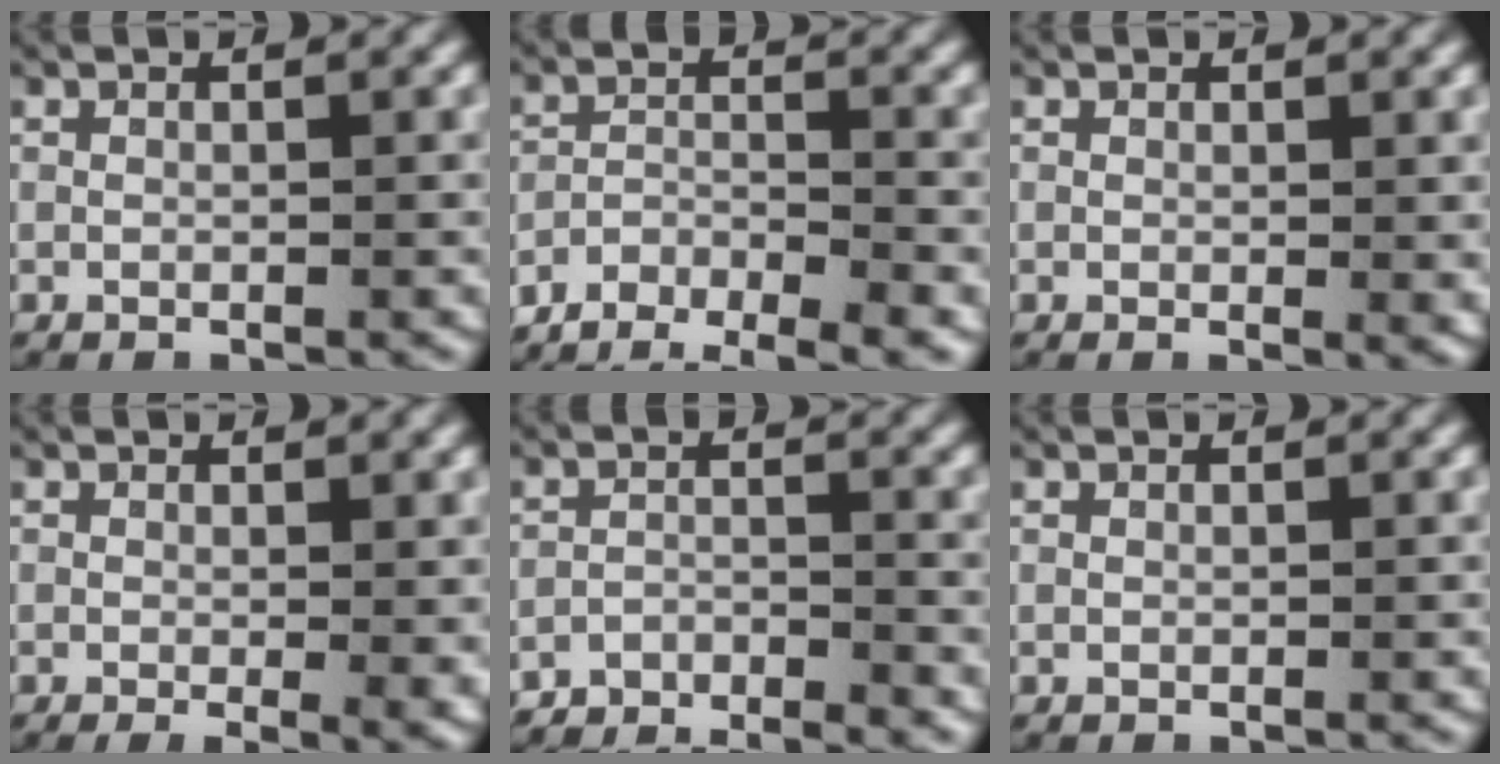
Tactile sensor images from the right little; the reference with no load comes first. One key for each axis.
{"total": 7.8, "fx": -7.0, "fy": 2.6, "fz": 2.4, "tx": -0.035, "ty": -0.020, "tz": -0.114}
{"total": 1.0, "fx": 0.2, "fy": 0.3, "fz": 1.0, "tx": -0.008, "ty": -0.007, "tz": 0.005}
{"total": 2.4, "fx": -0.4, "fy": 0.5, "fz": 2.3, "tx": -0.027, "ty": -0.013, "tz": -0.001}
{"total": 4.6, "fx": -4.4, "fy": 1.3, "fz": 0.4, "tx": -0.007, "ty": -0.014, "tz": -0.077}
{"total": 0.0}